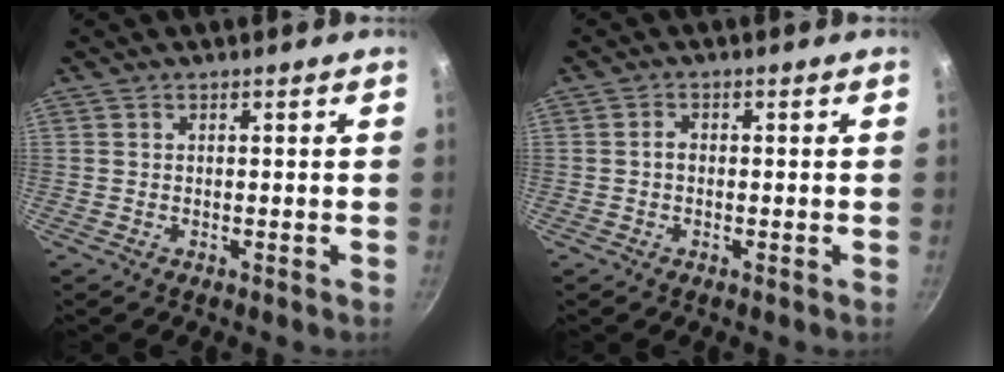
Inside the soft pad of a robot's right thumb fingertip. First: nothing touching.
{"total": 1.4, "force": [-0.3, 1.0, 0.9], "torque": [-0.014, 0.007, -0.007]}